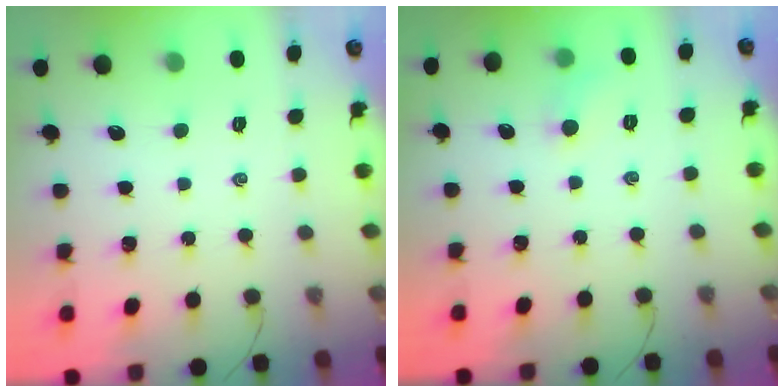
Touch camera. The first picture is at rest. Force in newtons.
{"total": 4.6, "press": 4.4, "slide": 1.5}